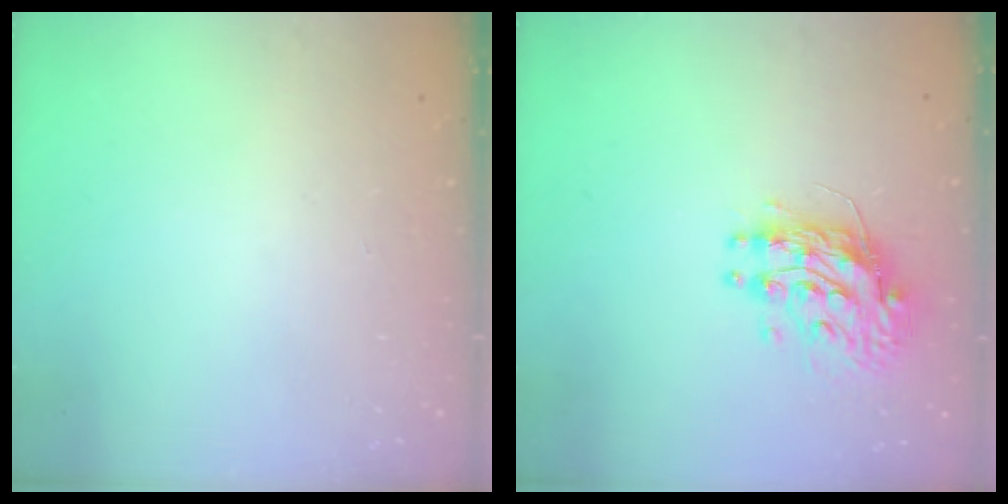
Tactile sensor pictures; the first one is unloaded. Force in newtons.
{"total": 10.8, "press": 10.7, "slide": 0.9}